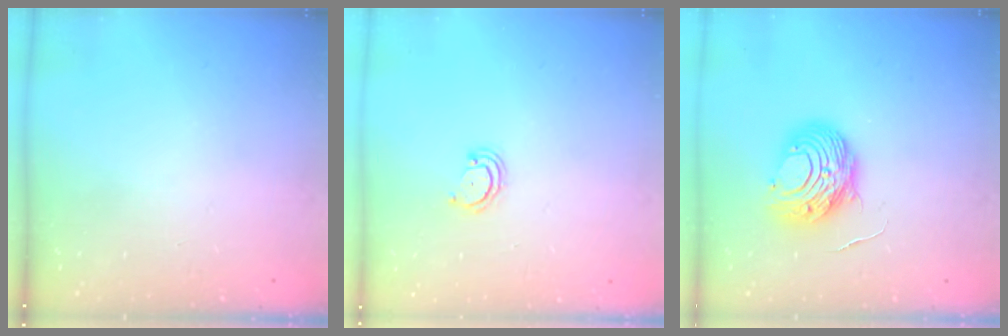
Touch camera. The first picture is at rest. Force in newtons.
{"total": 3.1, "press": 3.0, "slide": 0.4}
{"total": 11.2, "press": 11.2, "slide": 0.9}